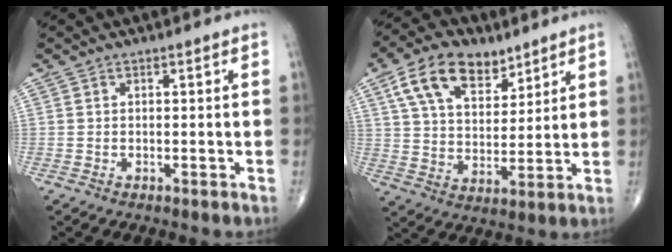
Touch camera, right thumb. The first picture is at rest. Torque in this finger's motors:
{"motor_torque": [-1.10, 1.27, 0.58, 0.29, 0.26]}